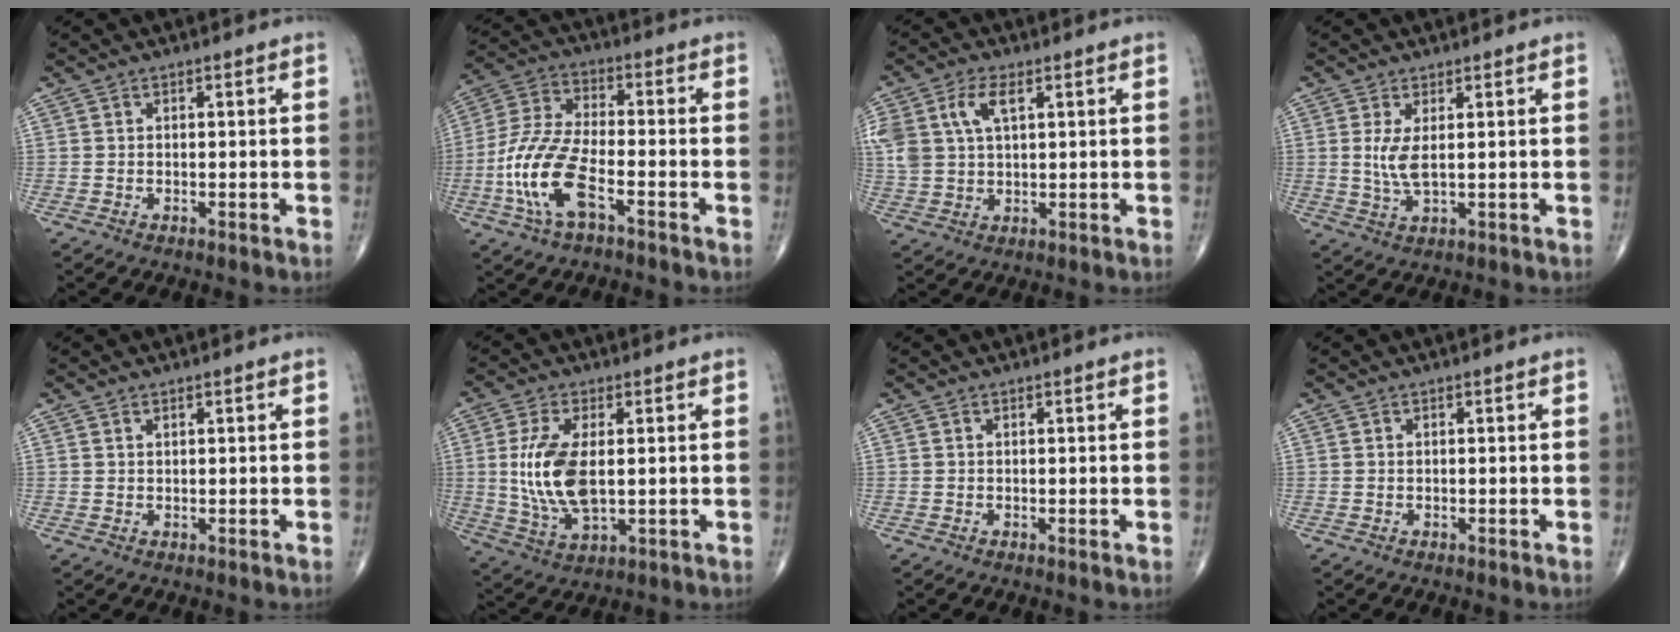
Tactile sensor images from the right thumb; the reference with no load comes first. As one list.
[{"total": 13.1, "force": [-5.1, 5.2, 10.9], "torque": [-0.244, 0.027, -0.101]}, {"total": 10.4, "force": [3.8, 5.9, 7.8], "torque": [-0.183, 0.003, 0.079]}, {"total": 4.2, "force": [0.8, 1.2, 3.9], "torque": [-0.089, -0.013, 0.022]}, {"total": 0.6, "force": [0.5, 0.2, 0.3], "torque": [-0.003, -0.003, 0.009]}, {"total": 12.0, "force": [0.8, 5.6, 10.5], "torque": [-0.219, -0.012, 0.025]}, {"total": 0.0}, {"total": 0.0}]